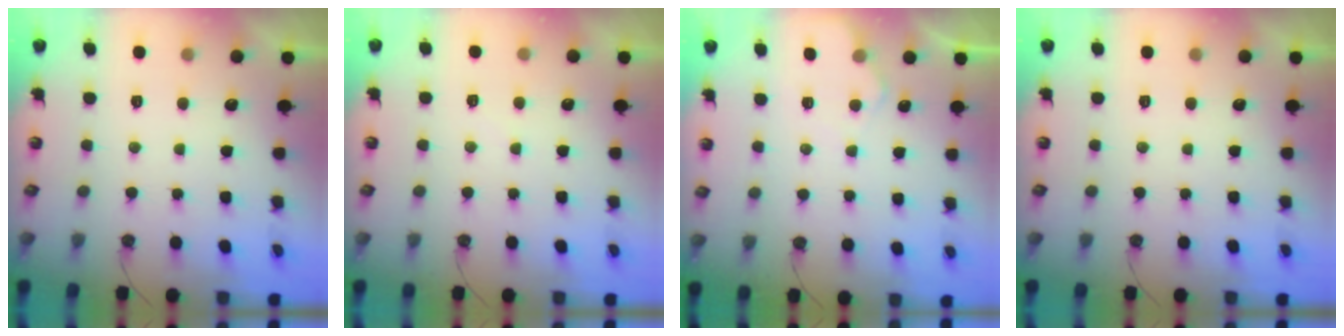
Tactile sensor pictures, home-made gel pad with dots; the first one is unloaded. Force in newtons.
{"total": 4.8, "press": 4.7, "slide": 0.5}
{"total": 5.7, "press": 5.6, "slide": 0.7}
{"total": 0.0}